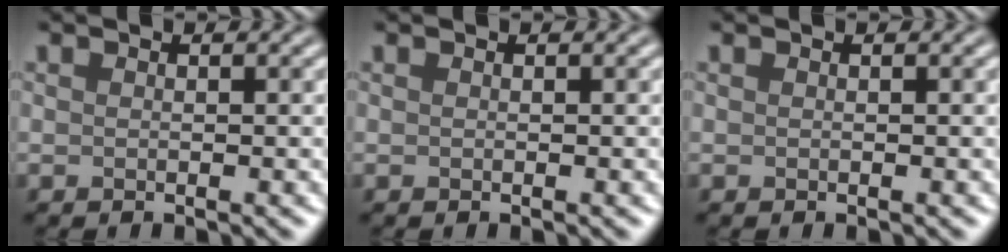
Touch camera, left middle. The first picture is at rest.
{"total": 0.0}
{"total": 0.0}